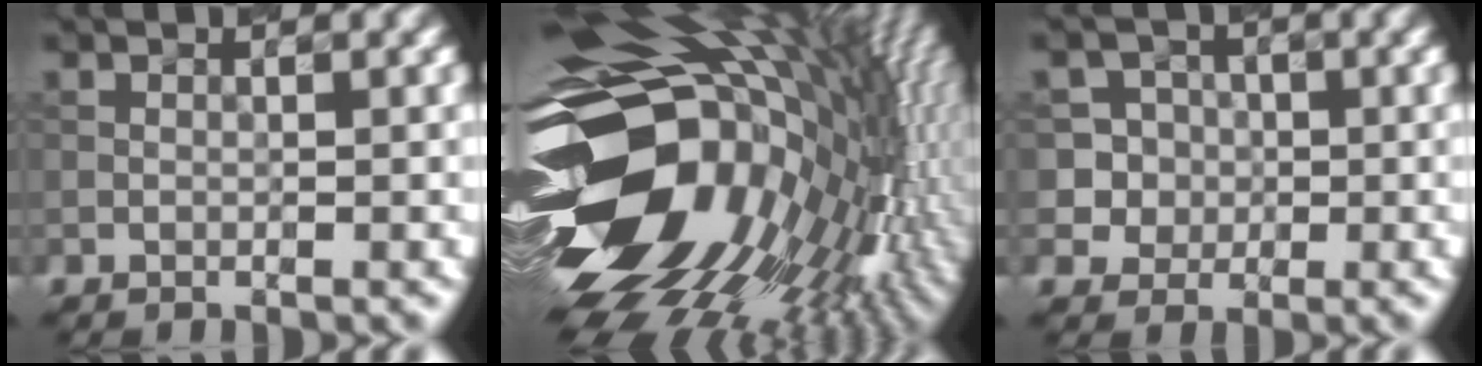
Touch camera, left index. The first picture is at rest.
{"total": 19.2, "force": [-0.6, 12.2, 14.8], "torque": [-0.268, -0.038, 0.005]}
{"total": 5.1, "force": [0.5, 5.0, 1.2], "torque": [-0.010, 0.027, 0.001]}